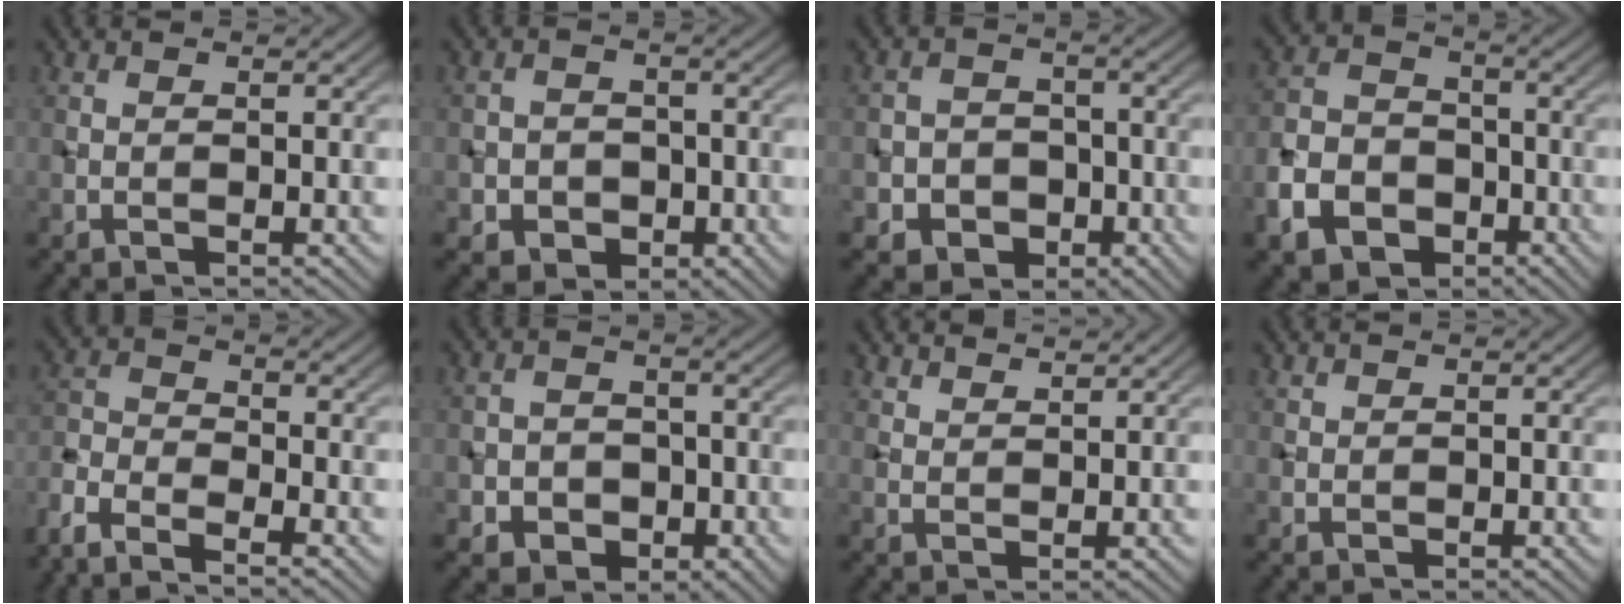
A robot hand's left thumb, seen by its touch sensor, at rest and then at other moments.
{"total": 4.5, "force": [-1.6, 4.0, 1.4], "torque": [-0.017, -0.003, -0.042]}
{"total": 5.9, "force": [-2.5, 5.1, 1.6], "torque": [-0.028, 0.000, -0.063]}
{"total": 8.9, "force": [-4.6, 6.5, 4.1], "torque": [-0.105, -0.016, -0.099]}
{"total": 6.1, "force": [-5.1, 1.7, 3.0], "torque": [-0.077, -0.015, -0.113]}
{"total": 5.1, "force": [-2.0, 4.3, 1.9], "torque": [-0.022, -0.001, -0.050]}
{"total": 3.3, "force": [3.0, 1.0, 1.1], "torque": [-0.020, -0.012, 0.068]}
{"total": 1.0, "force": [0.8, 0.5, 0.2], "torque": [-0.006, 0.001, 0.020]}